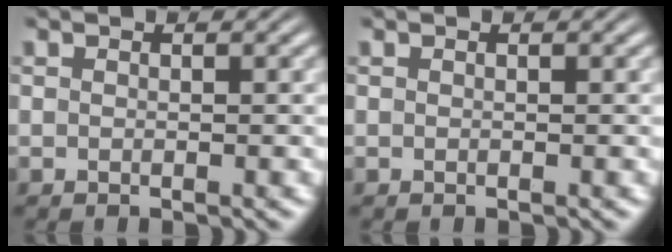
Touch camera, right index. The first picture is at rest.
{"total": 0.0}